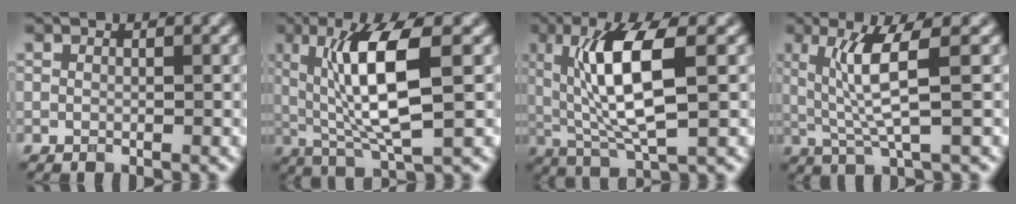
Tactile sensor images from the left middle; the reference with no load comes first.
{"total": 8.2, "force": [1.4, 2.0, 7.9], "torque": [-0.139, -0.010, 0.032]}
{"total": 8.2, "force": [1.5, 2.3, 7.8], "torque": [-0.142, -0.009, 0.035]}
{"total": 5.0, "force": [0.9, 0.7, 4.8], "torque": [-0.098, -0.004, 0.027]}